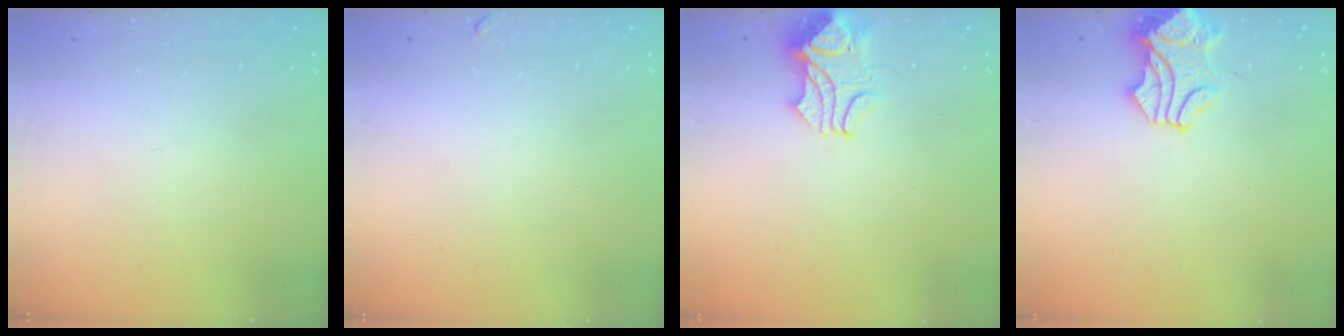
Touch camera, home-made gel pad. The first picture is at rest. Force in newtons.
{"total": 0.0}
{"total": 2.2, "press": 2.1, "slide": 0.9}
{"total": 1.7, "press": 1.5, "slide": 0.8}